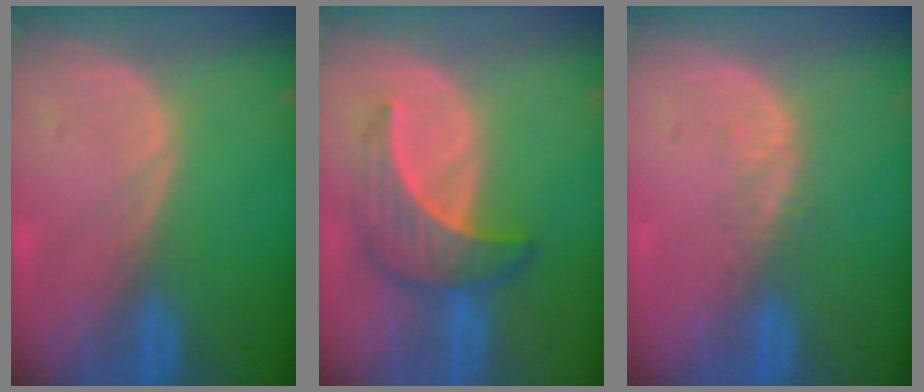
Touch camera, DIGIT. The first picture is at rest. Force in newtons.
{"total": 6.5, "press": 6.4, "slide": 1.2}
{"total": 2.5, "press": 1.9, "slide": 1.7}